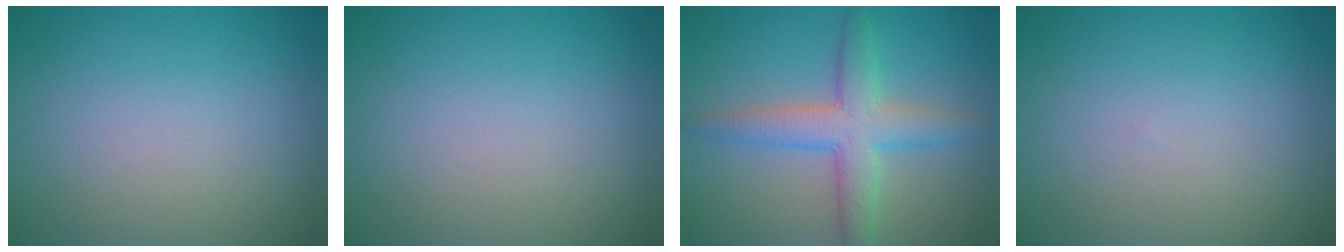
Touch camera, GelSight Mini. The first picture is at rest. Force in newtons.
{"total": 0.0}
{"total": 5.0, "press": 5.0, "slide": 0.1}
{"total": 0.0}